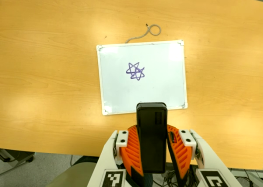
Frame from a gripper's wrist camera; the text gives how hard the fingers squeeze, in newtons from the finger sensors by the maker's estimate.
{"total": 10.4, "left": 8.6, "right": 12.2}